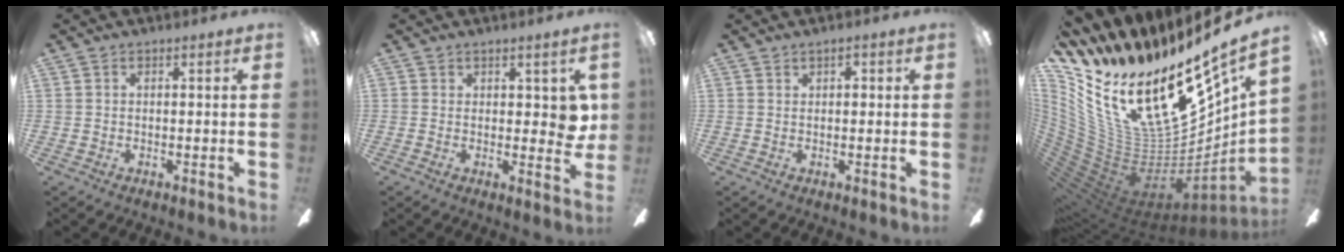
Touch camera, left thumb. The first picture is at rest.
{"total": 5.0, "force": [1.6, 2.8, 3.7], "torque": [-0.035, -0.004, 0.028]}
{"total": 1.4, "force": [0.7, 0.6, 1.0], "torque": [-0.013, 0.000, 0.010]}
{"total": 29.2, "force": [13.6, 13.2, 22.1], "torque": [-0.387, -0.143, 0.298]}